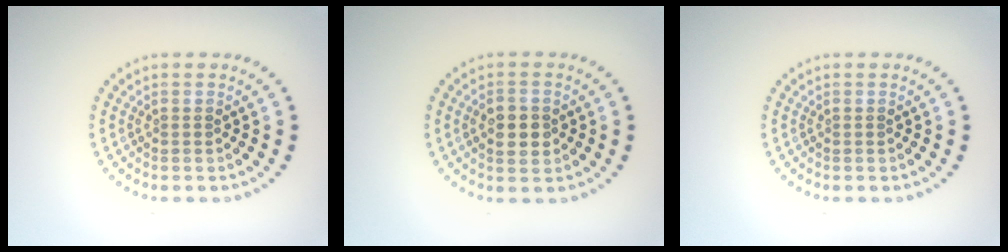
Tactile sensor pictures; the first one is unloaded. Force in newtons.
{"total": 2.9, "press": 2.9, "slide": 0.1}
{"total": 0.0}